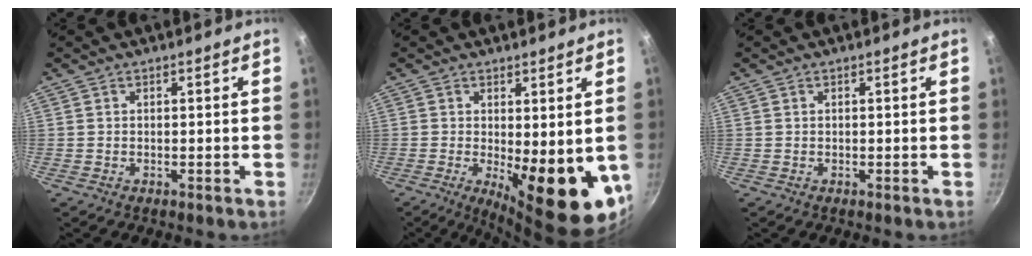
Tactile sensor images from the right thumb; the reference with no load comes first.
{"total": 14.5, "force": [-2.0, 5.3, 13.4], "torque": [-0.152, -0.025, -0.012]}
{"total": 0.0}